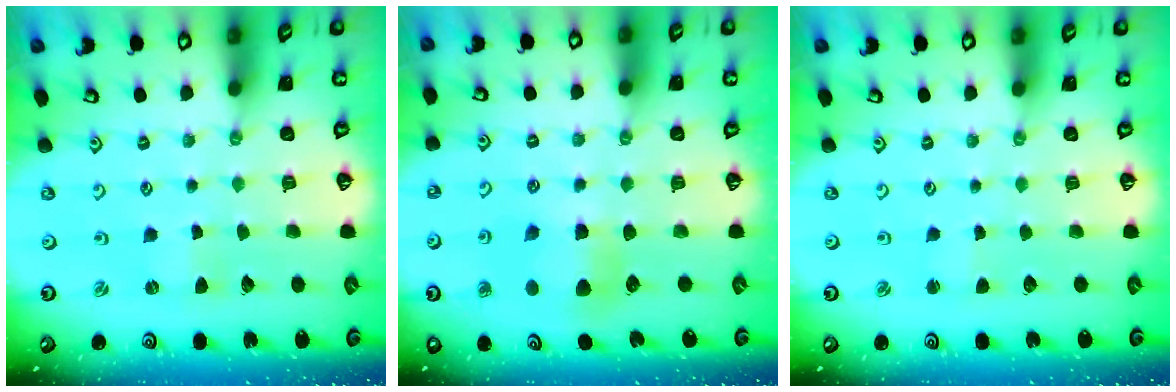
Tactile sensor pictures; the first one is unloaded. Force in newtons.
{"total": 6.4, "press": 6.3, "slide": 0.5}
{"total": 1.3, "press": 1.2, "slide": 0.1}